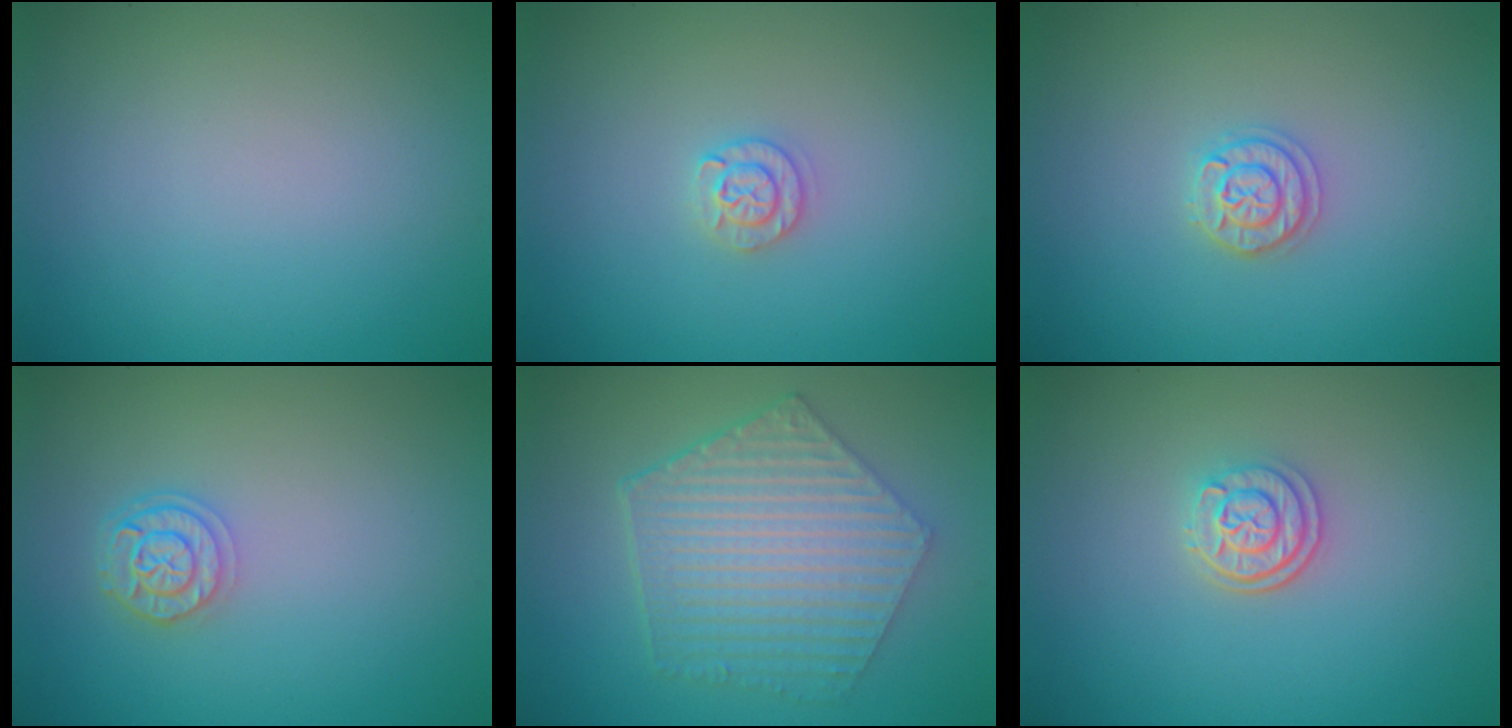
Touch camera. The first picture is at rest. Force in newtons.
{"total": 1.7, "press": 1.7, "slide": 0.3}
{"total": 1.9, "press": 1.8, "slide": 0.3}
{"total": 2.3, "press": 1.9, "slide": 1.3}
{"total": 6.9, "press": 4.9, "slide": 4.8}
{"total": 2.6, "press": 2.2, "slide": 1.3}